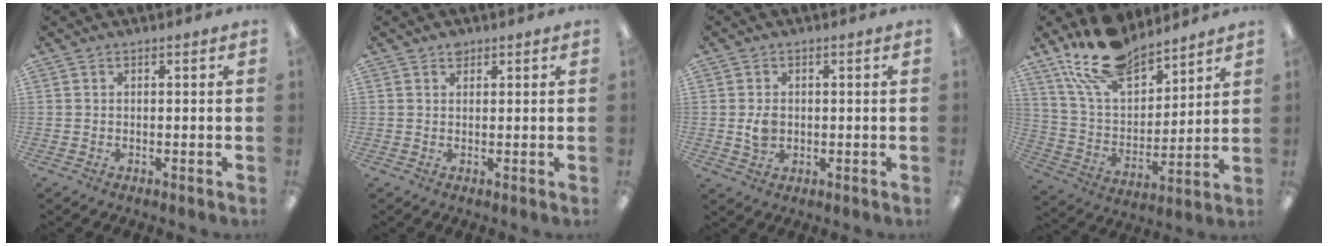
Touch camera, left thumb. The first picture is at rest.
{"total": 1.6, "force": [1.3, 0.9, 0.4], "torque": [-0.002, -0.004, 0.022]}
{"total": 3.9, "force": [0.1, 2.8, 2.6], "torque": [-0.040, -0.002, -0.004]}
{"total": 18.5, "force": [14.4, 8.4, 8.0], "torque": [-0.157, -0.081, 0.264]}